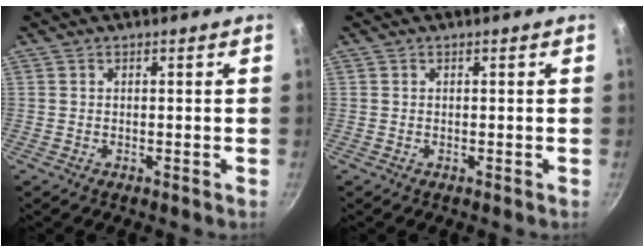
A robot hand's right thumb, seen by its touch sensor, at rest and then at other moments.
{"total": 0.0}